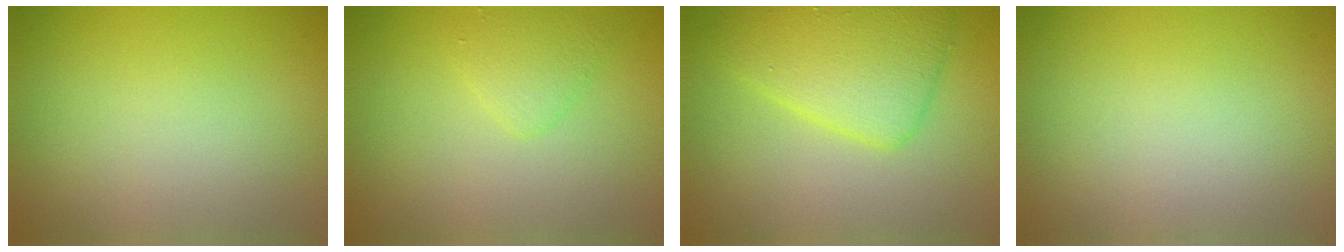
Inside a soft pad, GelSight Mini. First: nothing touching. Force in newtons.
{"total": 1.7, "press": 1.7, "slide": 0.2}
{"total": 5.3, "press": 5.3, "slide": 0.2}
{"total": 0.0}